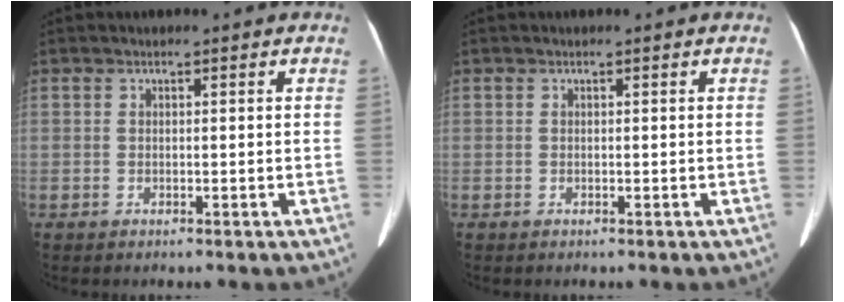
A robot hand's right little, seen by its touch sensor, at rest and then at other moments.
{"total": 0.0}